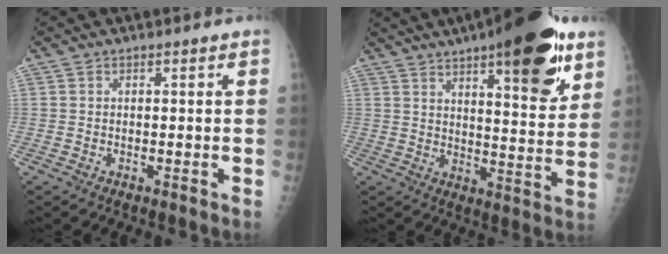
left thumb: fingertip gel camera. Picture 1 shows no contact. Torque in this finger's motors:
{"motor_torque": [2.13, 1.78, 1.69, -1.07, 0.45]}